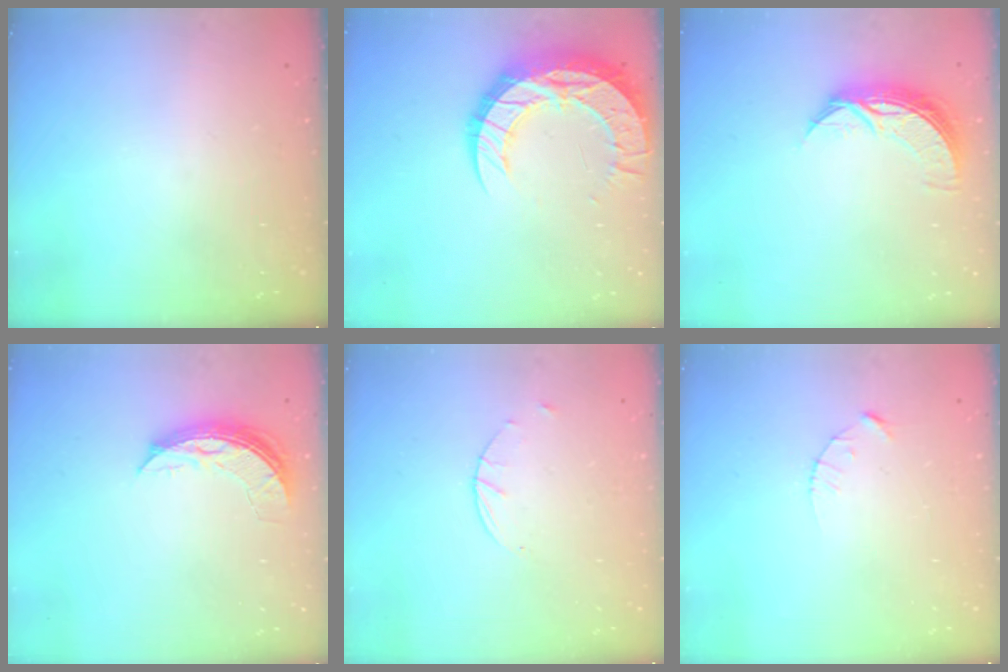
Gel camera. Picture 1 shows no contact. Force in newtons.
{"total": 17.5, "press": 17.4, "slide": 1.4}
{"total": 8.3, "press": 8.2, "slide": 0.3}
{"total": 7.4, "press": 7.4, "slide": 0.6}
{"total": 1.7, "press": 1.7, "slide": 0.3}
{"total": 2.1, "press": 2.1, "slide": 0.3}